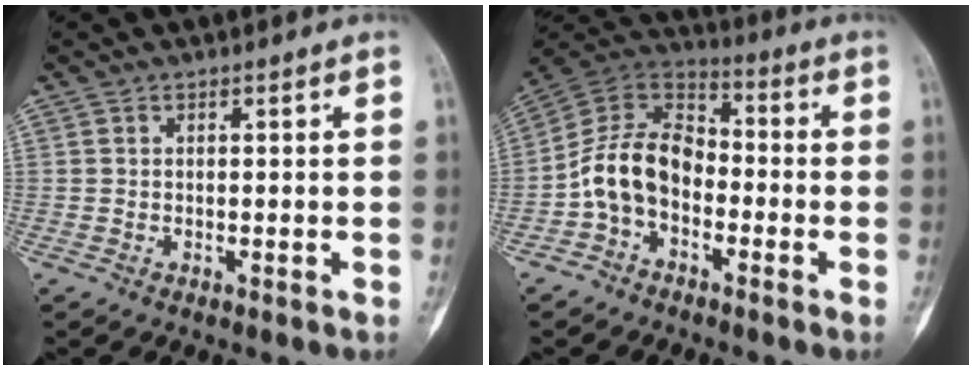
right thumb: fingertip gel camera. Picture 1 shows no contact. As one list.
[{"total": 12.4, "force": [-3.4, 8.6, 8.3], "torque": [-0.140, 0.054, -0.076]}]